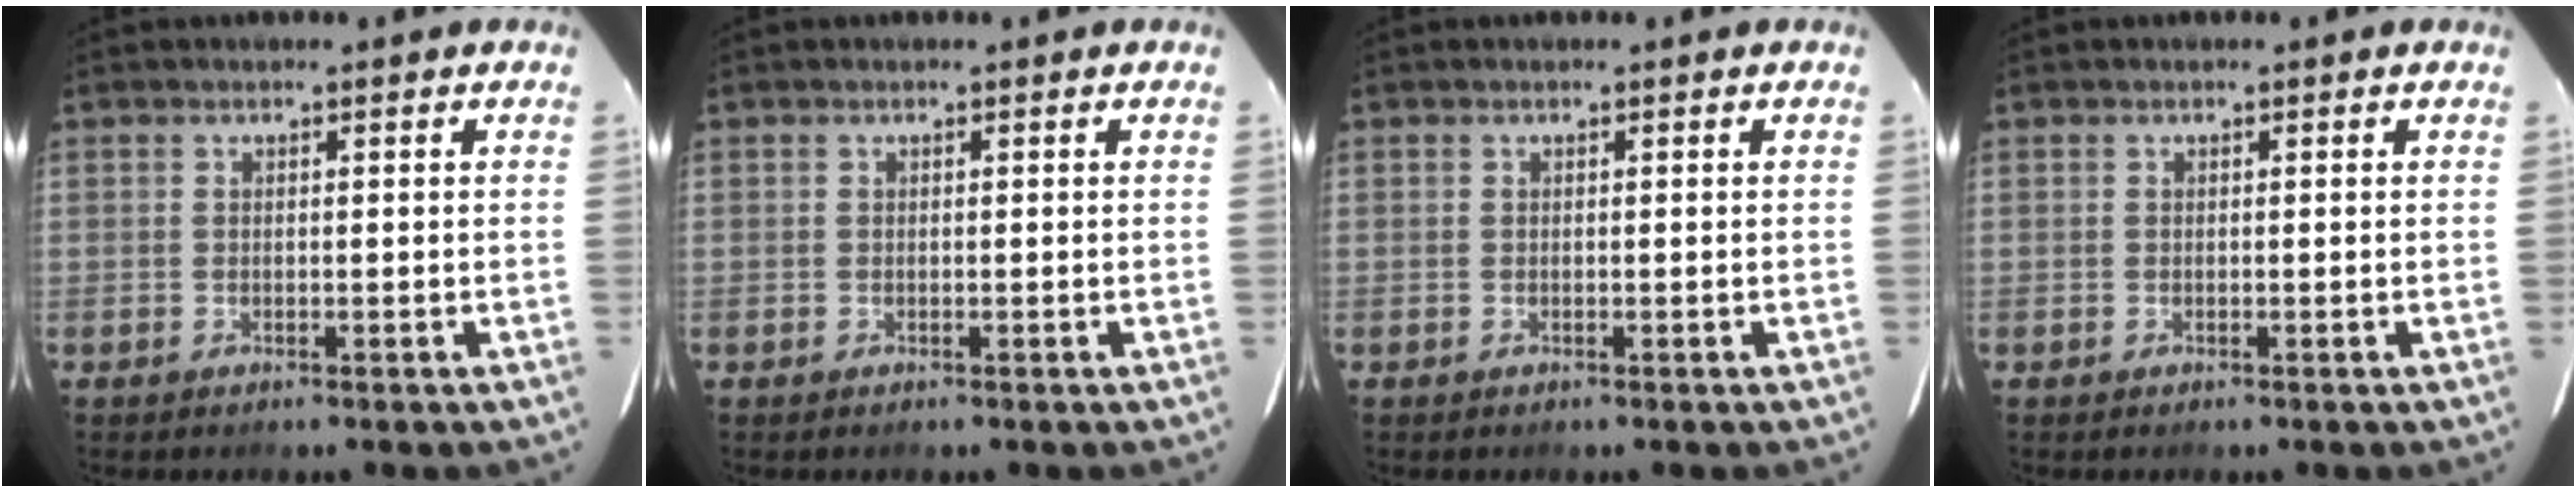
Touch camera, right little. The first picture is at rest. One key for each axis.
{"total": 0.0}
{"total": 0.0}
{"total": 0.0}